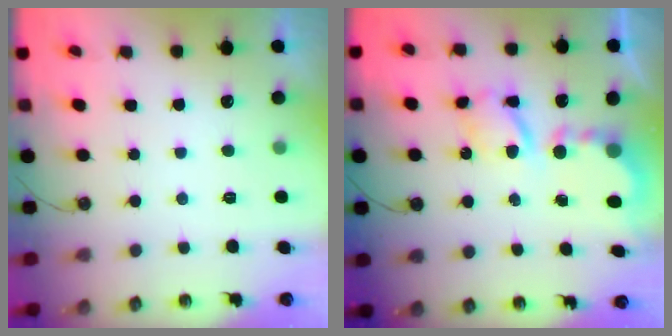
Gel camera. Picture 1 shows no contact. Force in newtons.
{"total": 7.6, "press": 7.6, "slide": 0.3}